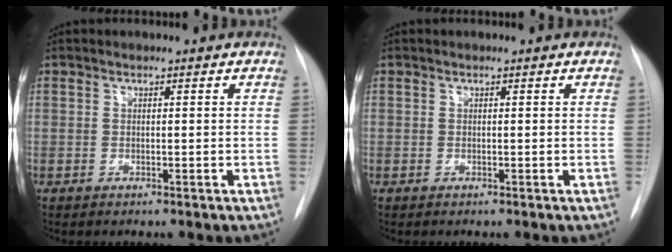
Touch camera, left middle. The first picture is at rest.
{"total": 0.0}